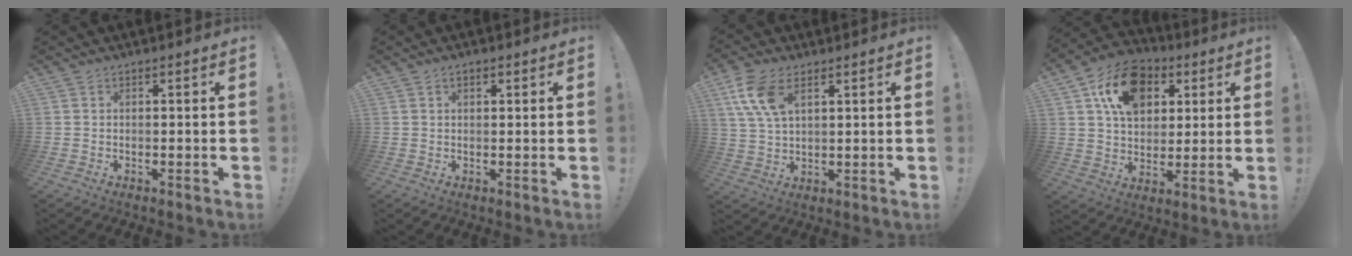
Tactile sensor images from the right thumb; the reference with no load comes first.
{"total": 1.3, "force": [0.8, 0.7, 0.7], "torque": [-0.010, 0.000, 0.014]}
{"total": 10.9, "force": [5.1, 5.9, 7.5], "torque": [-0.146, -0.012, 0.096]}
{"total": 17.3, "force": [6.5, 12.5, 10.1], "torque": [-0.144, -0.020, 0.122]}